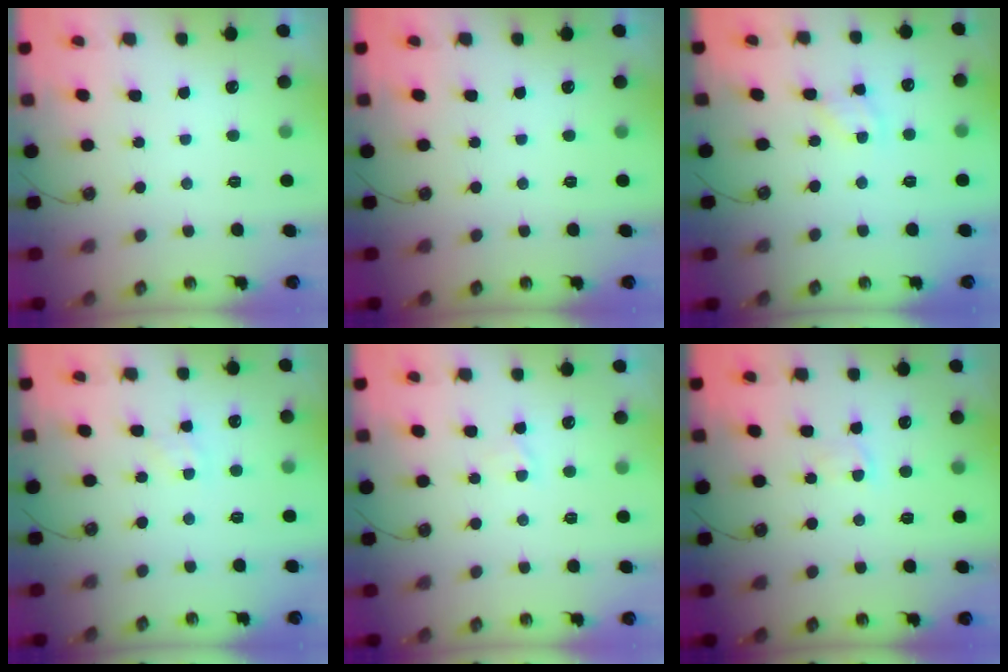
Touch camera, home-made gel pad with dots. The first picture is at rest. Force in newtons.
{"total": 0.0}
{"total": 3.4, "press": 3.4, "slide": 0.2}
{"total": 4.4, "press": 4.4, "slide": 0.6}
{"total": 0.9, "press": 0.9, "slide": 0.2}
{"total": 1.5, "press": 1.4, "slide": 0.3}